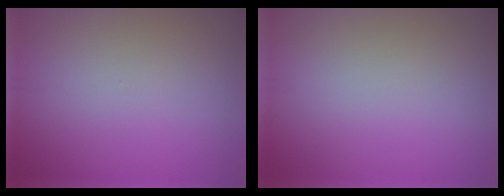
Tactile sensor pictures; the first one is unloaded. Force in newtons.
{"total": 0.0}